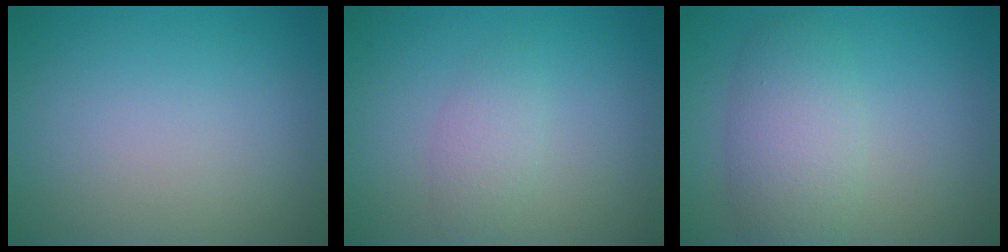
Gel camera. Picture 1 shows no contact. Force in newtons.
{"total": 2.3, "press": 2.3, "slide": 0.0}
{"total": 4.5, "press": 4.5, "slide": 0.3}